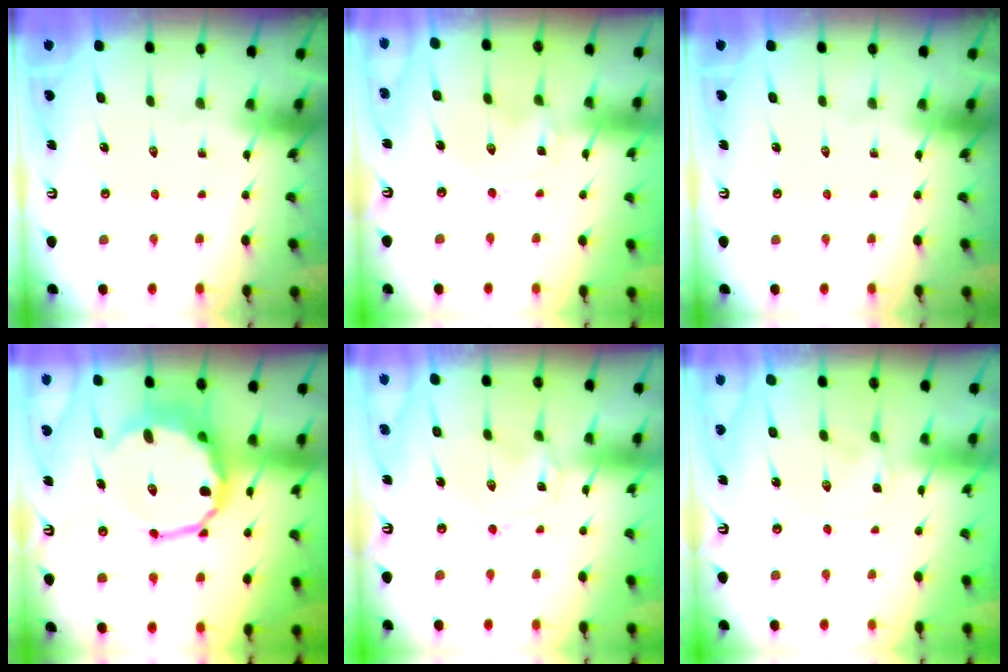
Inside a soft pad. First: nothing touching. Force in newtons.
{"total": 0.0}
{"total": 0.0}
{"total": 12.9, "press": 12.4, "slide": 3.4}
{"total": 0.6, "press": 0.6, "slide": 0.2}
{"total": 1.8, "press": 1.8, "slide": 0.3}